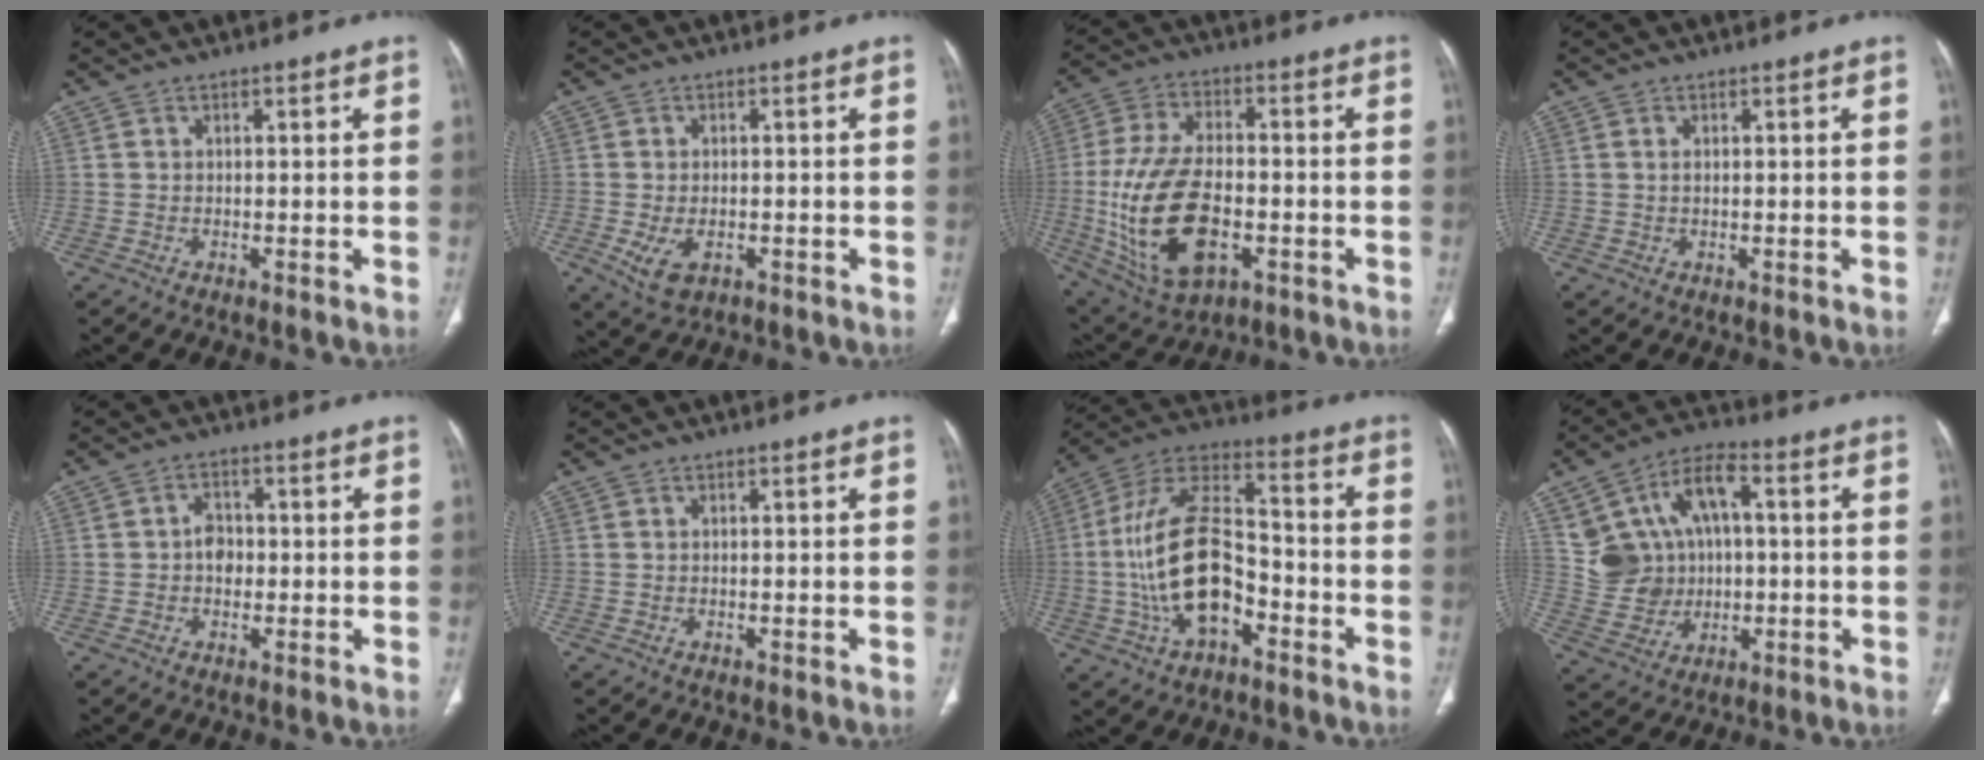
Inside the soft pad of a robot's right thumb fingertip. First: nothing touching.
{"total": 5.3, "force": [-1.5, 3.2, 4.0], "torque": [-0.076, -0.002, -0.017]}
{"total": 19.7, "force": [-3.9, 10.7, 16.0], "torque": [-0.315, 0.010, -0.054]}
{"total": 0.9, "force": [0.3, 0.4, 0.7], "torque": [-0.017, 0.002, 0.007]}
{"total": 3.5, "force": [-0.3, 2.7, 2.1], "torque": [-0.020, 0.009, -0.011]}
{"total": 0.0}
{"total": 18.6, "force": [-4.7, 9.7, 15.1], "torque": [-0.283, 0.046, -0.085]}
{"total": 14.1, "force": [2.2, 11.0, 8.5], "torque": [-0.126, 0.020, 0.048]}